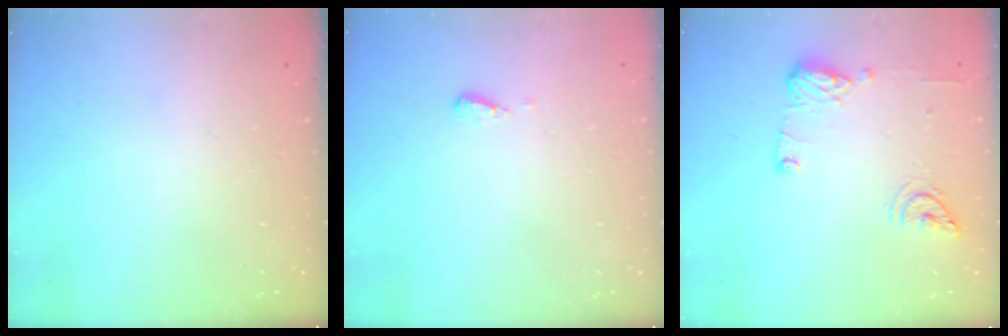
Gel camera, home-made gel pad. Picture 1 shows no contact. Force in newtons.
{"total": 4.7, "press": 4.7, "slide": 0.6}
{"total": 13.7, "press": 12.7, "slide": 5.1}